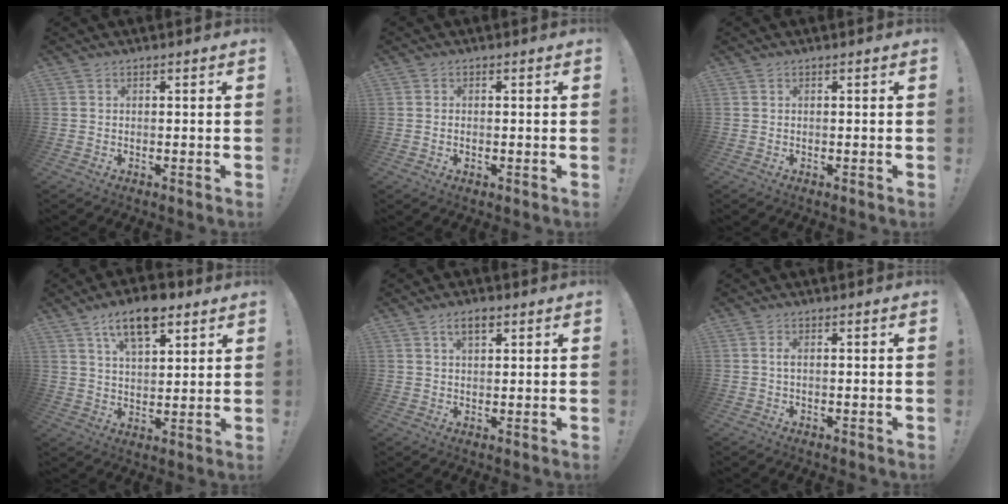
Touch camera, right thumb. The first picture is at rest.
{"total": 0.6, "force": [-0.2, 0.3, 0.4], "torque": [-0.012, 0.002, -0.002]}
{"total": 0.0}
{"total": 11.5, "force": [7.1, 5.3, 7.3], "torque": [-0.114, -0.027, 0.127]}
{"total": 4.0, "force": [2.0, 1.9, 2.9], "torque": [-0.051, 0.001, 0.034]}
{"total": 1.1, "force": [0.0, 0.1, 1.1], "torque": [-0.026, 0.002, -0.001]}